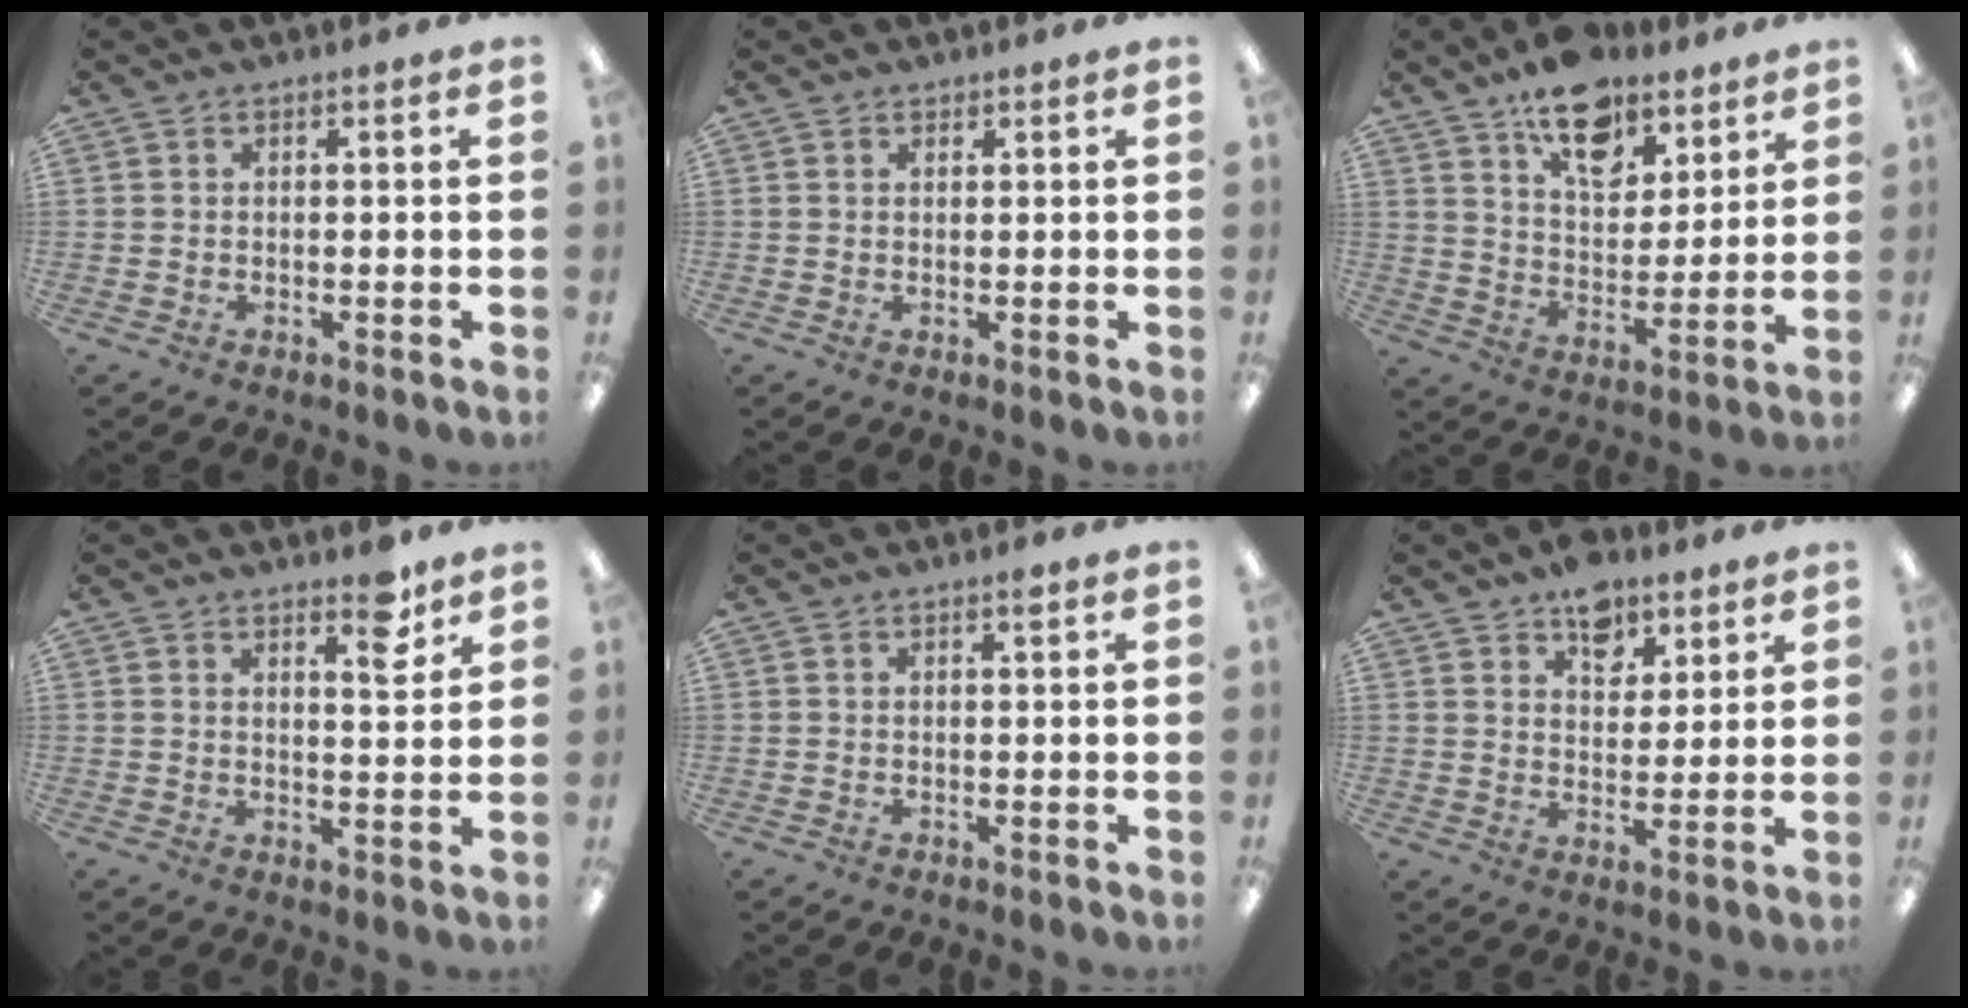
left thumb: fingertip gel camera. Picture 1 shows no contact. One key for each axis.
{"total": 0.8, "fx": 0.7, "fy": 0.4, "fz": -0.1, "tx": 0.000, "ty": 0.000, "tz": 0.014}
{"total": 15.1, "fx": 10.8, "fy": 8.2, "fz": 6.7, "tx": -0.097, "ty": -0.062, "tz": 0.195}
{"total": 6.2, "fx": 4.5, "fy": 1.9, "fz": 3.8, "tx": -0.040, "ty": -0.029, "tz": 0.070}
{"total": 1.1, "fx": 0.7, "fy": 0.2, "fz": 0.8, "tx": -0.011, "ty": -0.001, "tz": 0.009}
{"total": 9.1, "fx": 6.2, "fy": 5.8, "fz": 3.2, "tx": -0.024, "ty": -0.035, "tz": 0.109}